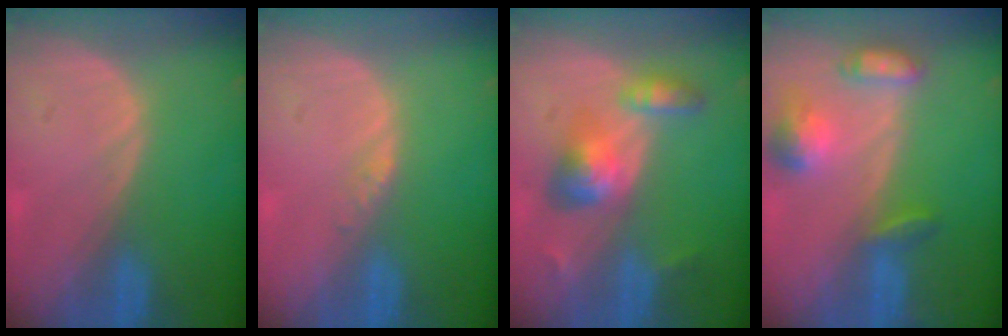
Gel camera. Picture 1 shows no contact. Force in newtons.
{"total": 1.1, "press": 1.1, "slide": 0.1}
{"total": 6.3, "press": 5.8, "slide": 2.4}
{"total": 6.2, "press": 6.2, "slide": 0.4}